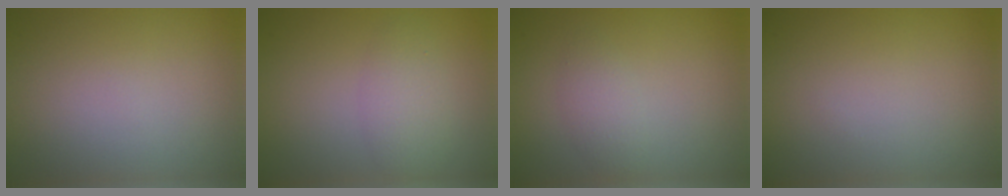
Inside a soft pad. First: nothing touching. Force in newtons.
{"total": 2.6, "press": 2.6, "slide": 0.2}
{"total": 1.7, "press": 1.7, "slide": 0.0}
{"total": 0.0}